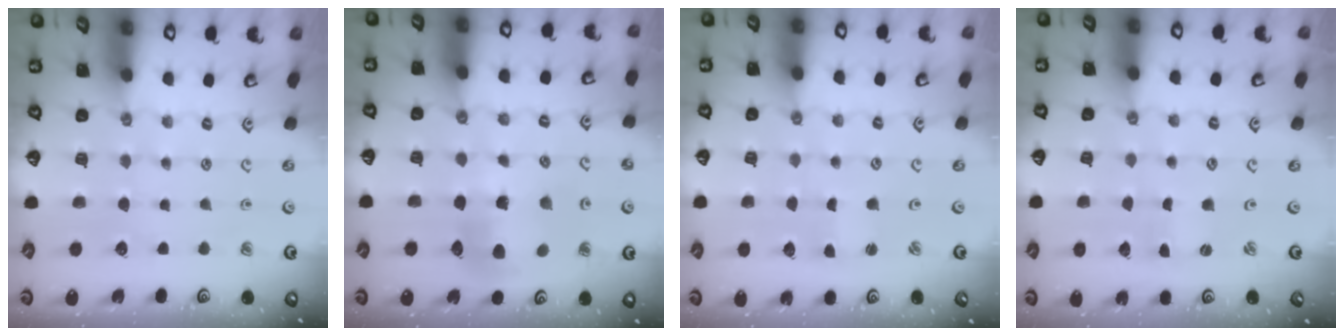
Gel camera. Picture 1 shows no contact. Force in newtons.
{"total": 8.5, "press": 8.4, "slide": 1.1}
{"total": 1.0, "press": 1.0, "slide": 0.1}
{"total": 0.0}